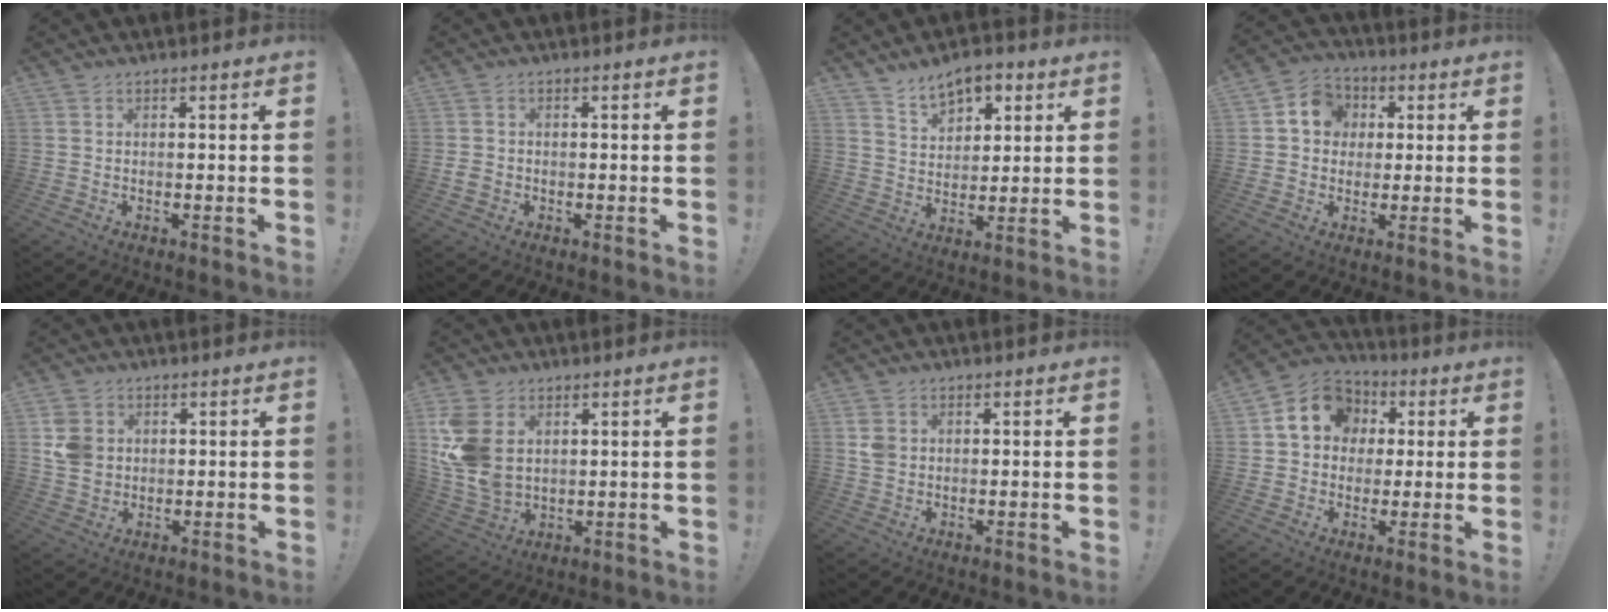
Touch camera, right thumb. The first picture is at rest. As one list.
[{"total": 2.0, "force": [-0.7, 1.6, 0.9], "torque": [-0.012, 0.005, -0.012]}, {"total": 8.8, "force": [6.0, 5.3, 3.6], "torque": [-0.044, -0.035, 0.112]}, {"total": 9.5, "force": [1.9, 8.4, 4.0], "torque": [-0.048, 0.007, 0.038]}, {"total": 7.3, "force": [1.6, 6.3, 3.4], "torque": [-0.061, 0.003, 0.034]}, {"total": 13.9, "force": [3.9, 10.0, 8.8], "torque": [-0.174, -0.017, 0.079]}, {"total": 3.1, "force": [1.0, 2.4, 1.6], "torque": [-0.018, 0.000, 0.018]}, {"total": 12.5, "force": [3.0, 10.6, 5.8], "torque": [-0.075, 0.001, 0.063]}]